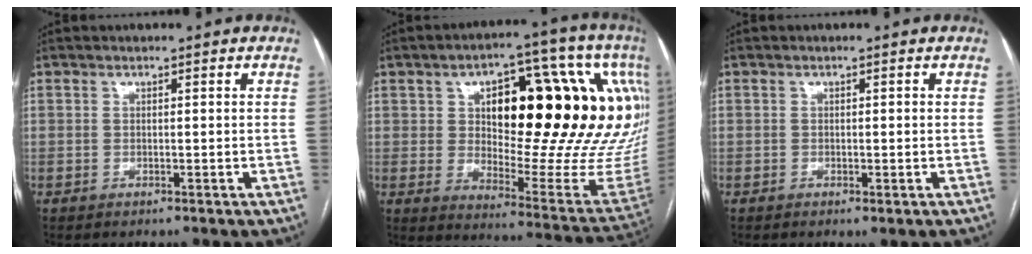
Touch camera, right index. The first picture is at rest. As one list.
[{"total": 33.3, "force": [8.1, 10.1, 30.7], "torque": [-0.339, 0.068, 0.149]}, {"total": 0.9, "force": [-0.2, 0.5, 0.7], "torque": [-0.012, -0.003, 0.000]}]